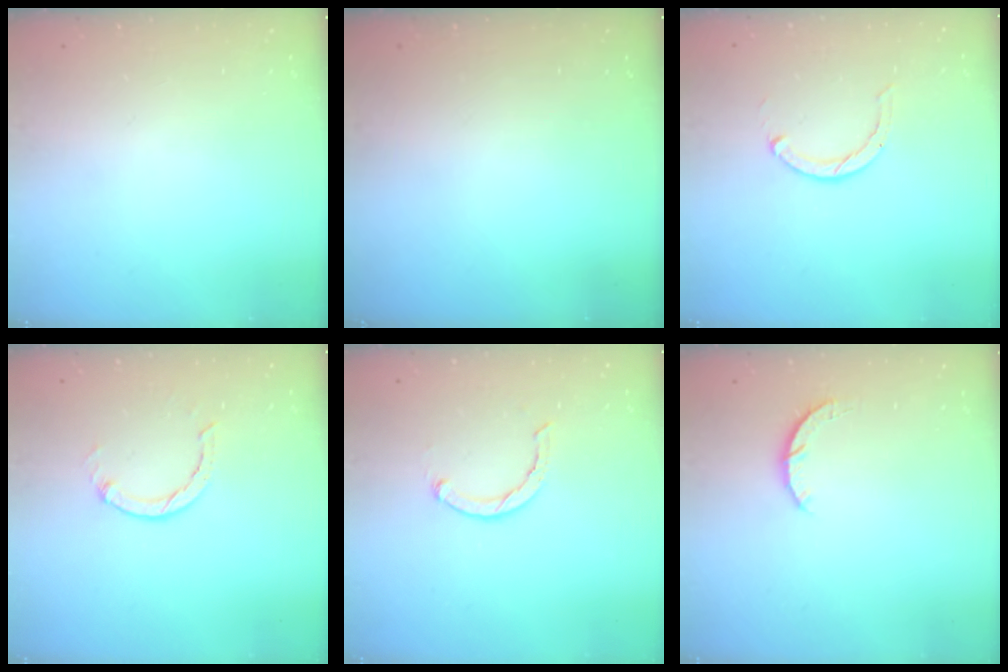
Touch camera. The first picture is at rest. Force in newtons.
{"total": 0.0}
{"total": 2.3, "press": 2.3, "slide": 0.4}
{"total": 1.3, "press": 1.2, "slide": 0.3}
{"total": 1.9, "press": 1.9, "slide": 0.3}
{"total": 3.0, "press": 3.0, "slide": 0.4}